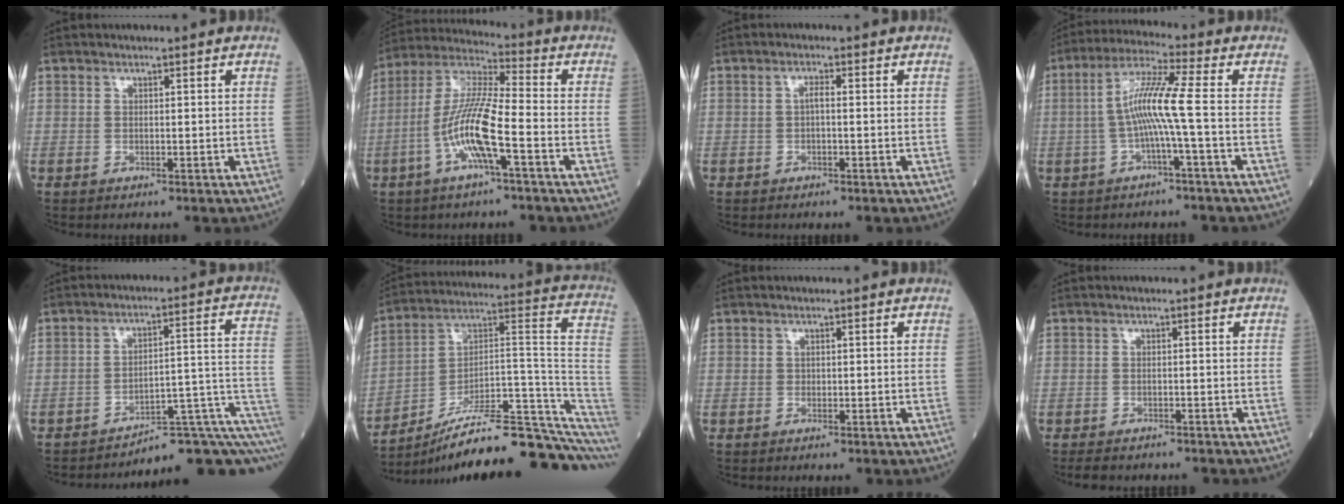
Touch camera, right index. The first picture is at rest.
{"total": 11.8, "force": [-3.8, 1.1, 11.1], "torque": [-0.233, 0.006, -0.079]}
{"total": 1.4, "force": [-0.1, 0.3, 1.3], "torque": [-0.025, 0.003, -0.004]}
{"total": 7.8, "force": [-1.1, -0.9, 7.7], "torque": [-0.153, 0.020, -0.020]}
{"total": 11.3, "force": [-7.3, 2.6, 8.3], "torque": [-0.089, 0.071, -0.091]}
{"total": 23.1, "force": [-18.1, 2.5, 14.1], "torque": [-0.137, 0.060, -0.275]}
{"total": 0.0}
{"total": 5.4, "force": [-4.7, 1.8, 2.0], "torque": [-0.028, -0.005, -0.063]}